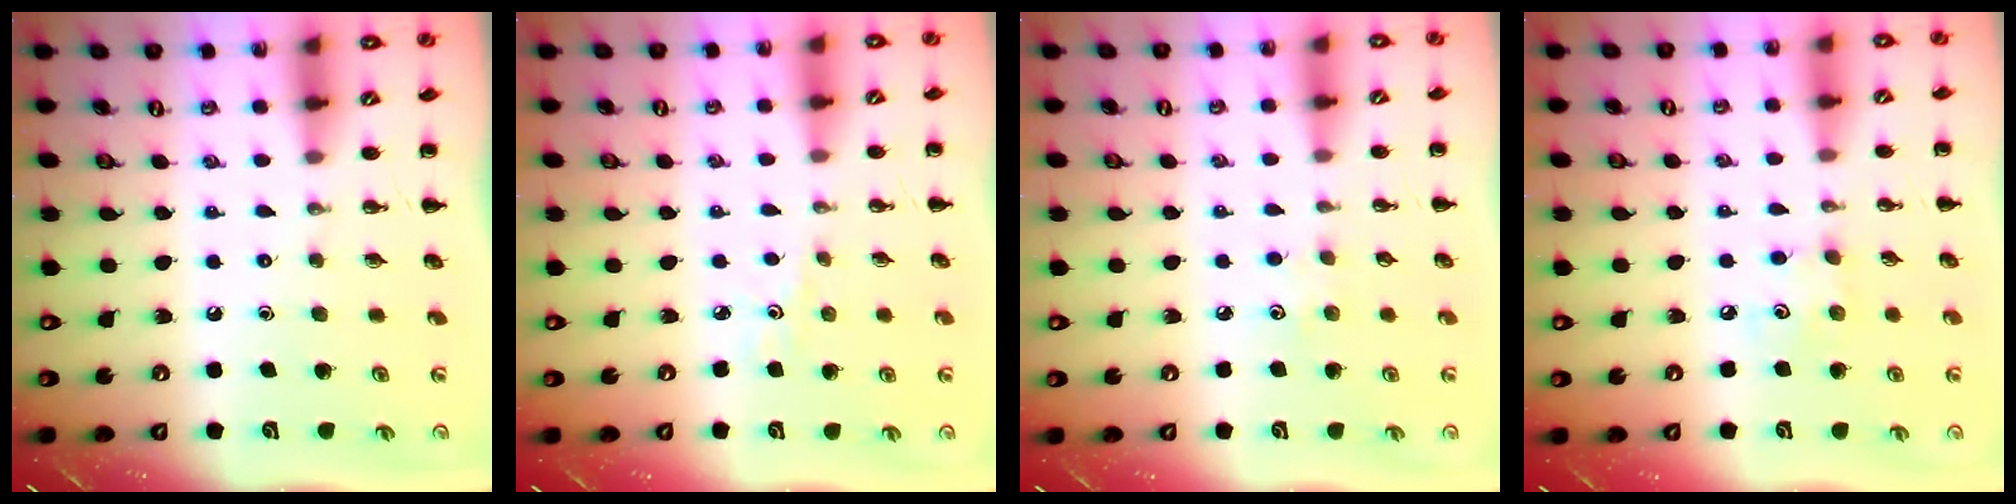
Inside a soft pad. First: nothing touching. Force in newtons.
{"total": 2.2, "press": 2.1, "slide": 0.7}
{"total": 2.9, "press": 2.9, "slide": 0.6}
{"total": 3.8, "press": 3.7, "slide": 0.9}